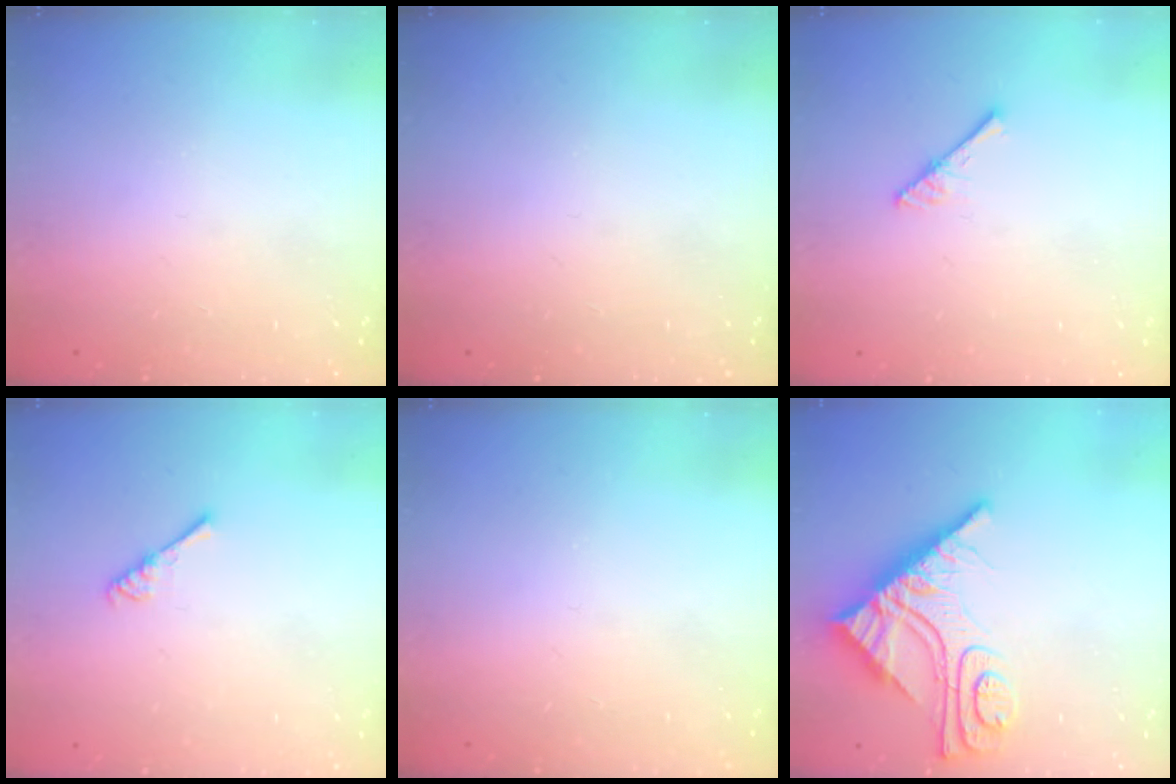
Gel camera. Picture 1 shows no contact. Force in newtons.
{"total": 0.0}
{"total": 4.2, "press": 4.2, "slide": 0.4}
{"total": 2.6, "press": 2.6, "slide": 0.5}
{"total": 0.0}
{"total": 12.6, "press": 12.5, "slide": 1.0}